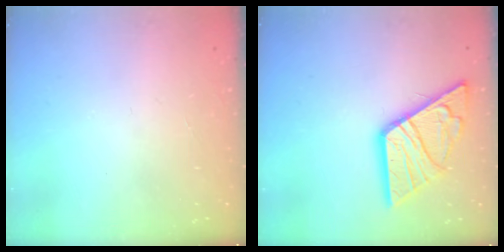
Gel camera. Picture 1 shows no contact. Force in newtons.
{"total": 13.3, "press": 13.3, "slide": 0.9}